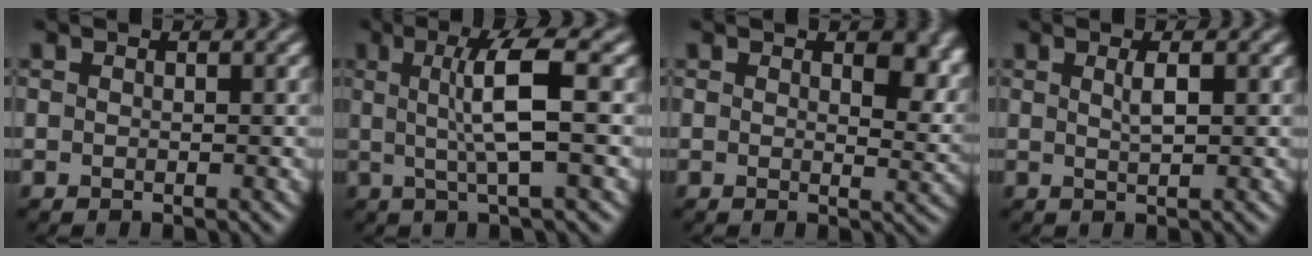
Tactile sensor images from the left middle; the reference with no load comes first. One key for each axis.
{"total": 5.3, "fx": 0.6, "fy": 0.8, "fz": 5.2, "tx": -0.094, "ty": 0.004, "tz": 0.013}
{"total": 4.4, "fx": 1.8, "fy": 2.3, "fz": 3.3, "tx": -0.040, "ty": -0.010, "tz": 0.026}
{"total": 1.5, "fx": 0.5, "fy": 0.3, "fz": 1.4, "tx": -0.024, "ty": 0.003, "tz": 0.007}